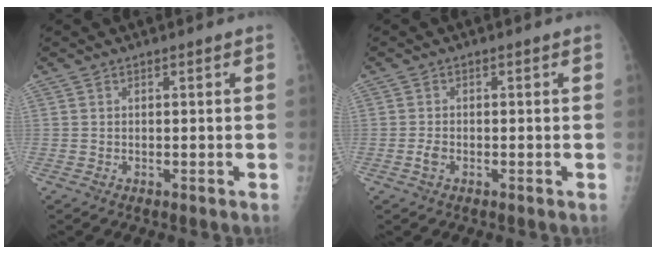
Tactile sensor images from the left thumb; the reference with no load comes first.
{"total": 1.6, "force": [-0.7, 0.9, 1.1], "torque": [-0.025, 0.001, -0.014]}